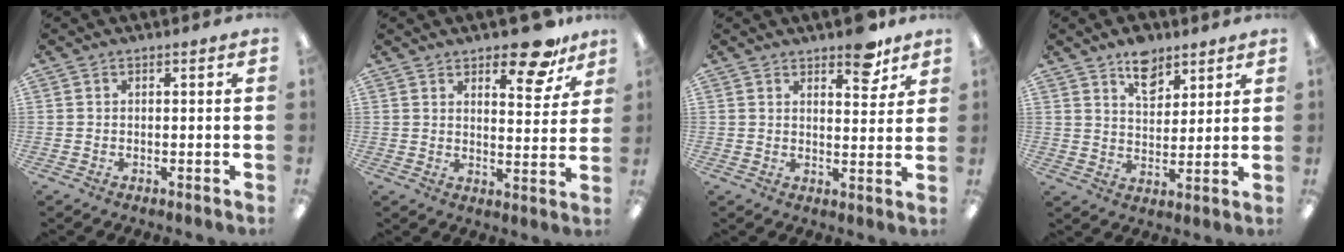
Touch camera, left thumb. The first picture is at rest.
{"total": 11.4, "force": [8.6, 4.2, 6.2], "torque": [-0.063, -0.058, 0.144]}
{"total": 7.1, "force": [5.5, 2.8, 3.4], "torque": [-0.024, -0.038, 0.090]}
{"total": 8.7, "force": [6.1, 5.0, 3.7], "torque": [-0.043, -0.030, 0.107]}